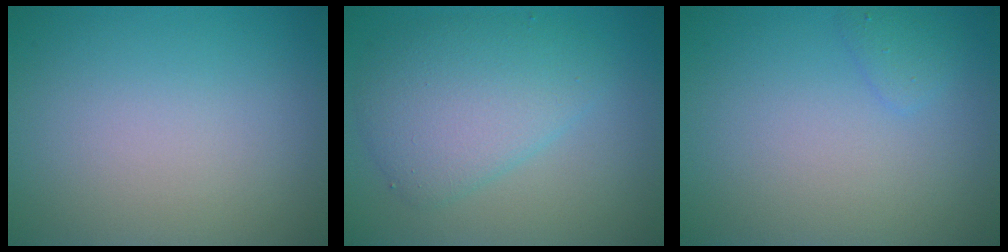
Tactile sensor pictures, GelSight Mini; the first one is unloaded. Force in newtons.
{"total": 5.1, "press": 5.1, "slide": 0.2}
{"total": 1.1, "press": 1.1, "slide": 0.0}